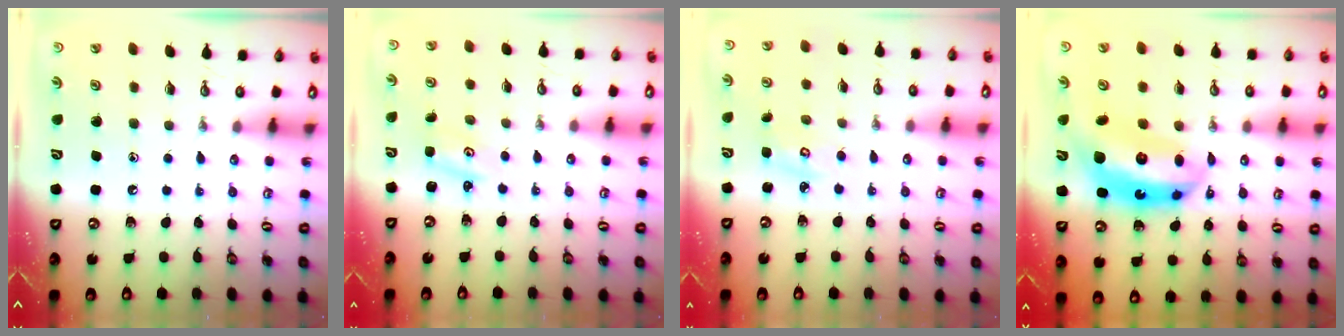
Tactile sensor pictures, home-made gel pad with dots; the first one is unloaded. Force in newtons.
{"total": 1.6, "press": 1.6, "slide": 0.2}
{"total": 3.5, "press": 3.5, "slide": 0.3}
{"total": 13.7, "press": 13.6, "slide": 1.8}